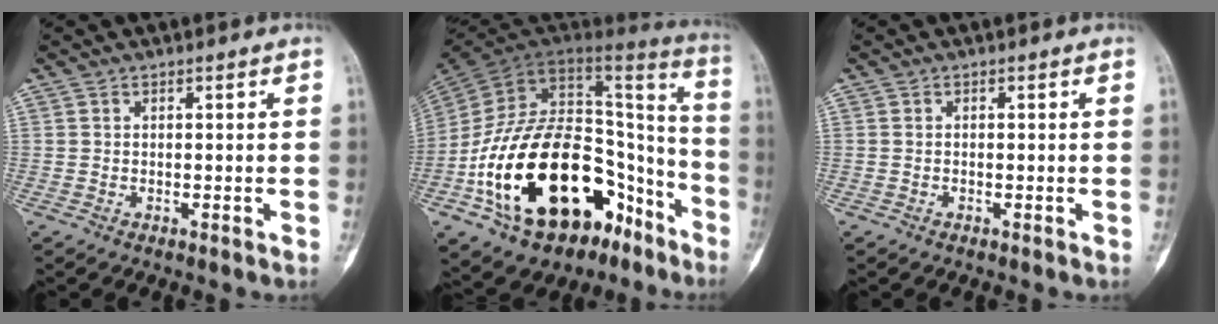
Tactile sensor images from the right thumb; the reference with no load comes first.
{"total": 36.1, "force": [-15.2, 20.4, 25.5], "torque": [-0.417, 0.074, -0.240]}
{"total": 0.0}